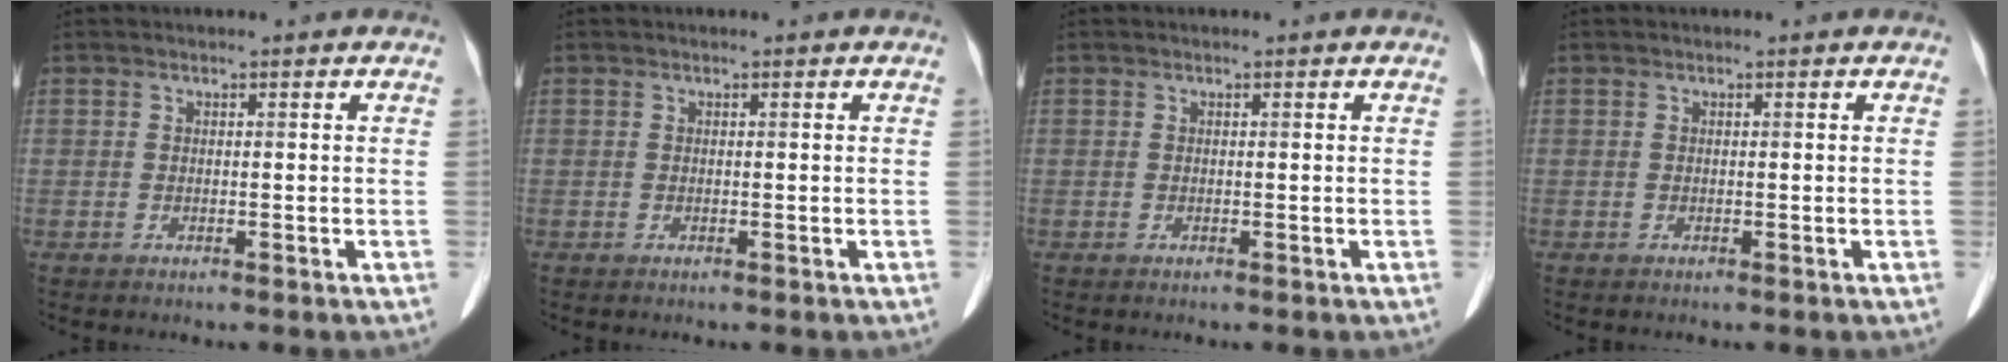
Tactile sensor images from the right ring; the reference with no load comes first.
{"total": 0.0}
{"total": 0.0}
{"total": 0.0}